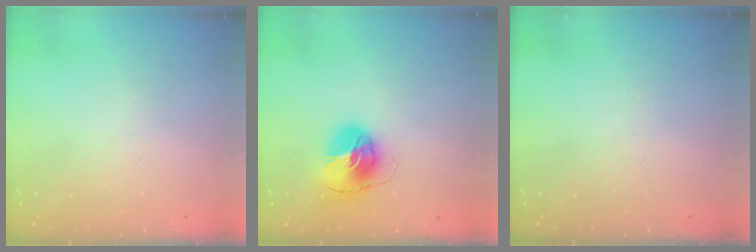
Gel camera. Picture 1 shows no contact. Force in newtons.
{"total": 9.1, "press": 9.1, "slide": 0.8}
{"total": 0.0}